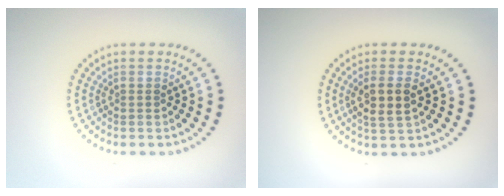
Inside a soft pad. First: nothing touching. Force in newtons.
{"total": 2.7, "press": 2.5, "slide": 1.1}